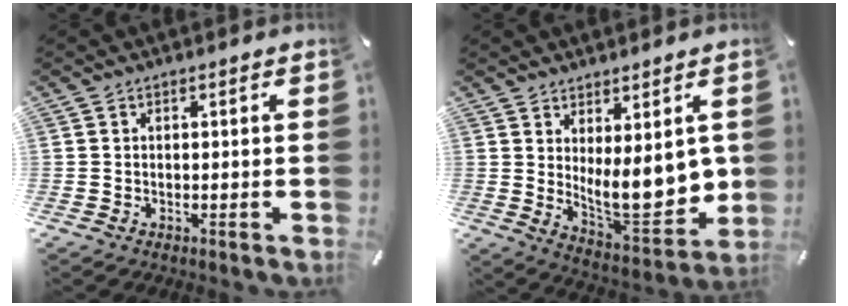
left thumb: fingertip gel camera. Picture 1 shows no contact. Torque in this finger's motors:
{"motor_torque": [0.01, 0.84, 1.53, -0.54, 0.17]}